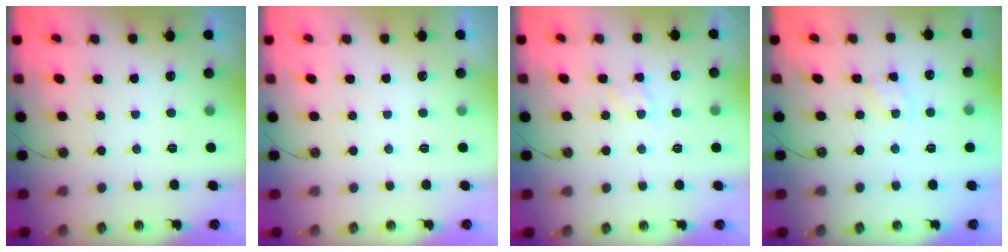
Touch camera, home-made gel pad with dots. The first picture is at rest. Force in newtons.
{"total": 0.0}
{"total": 8.0, "press": 8.0, "slide": 0.7}
{"total": 2.1, "press": 2.1, "slide": 0.3}